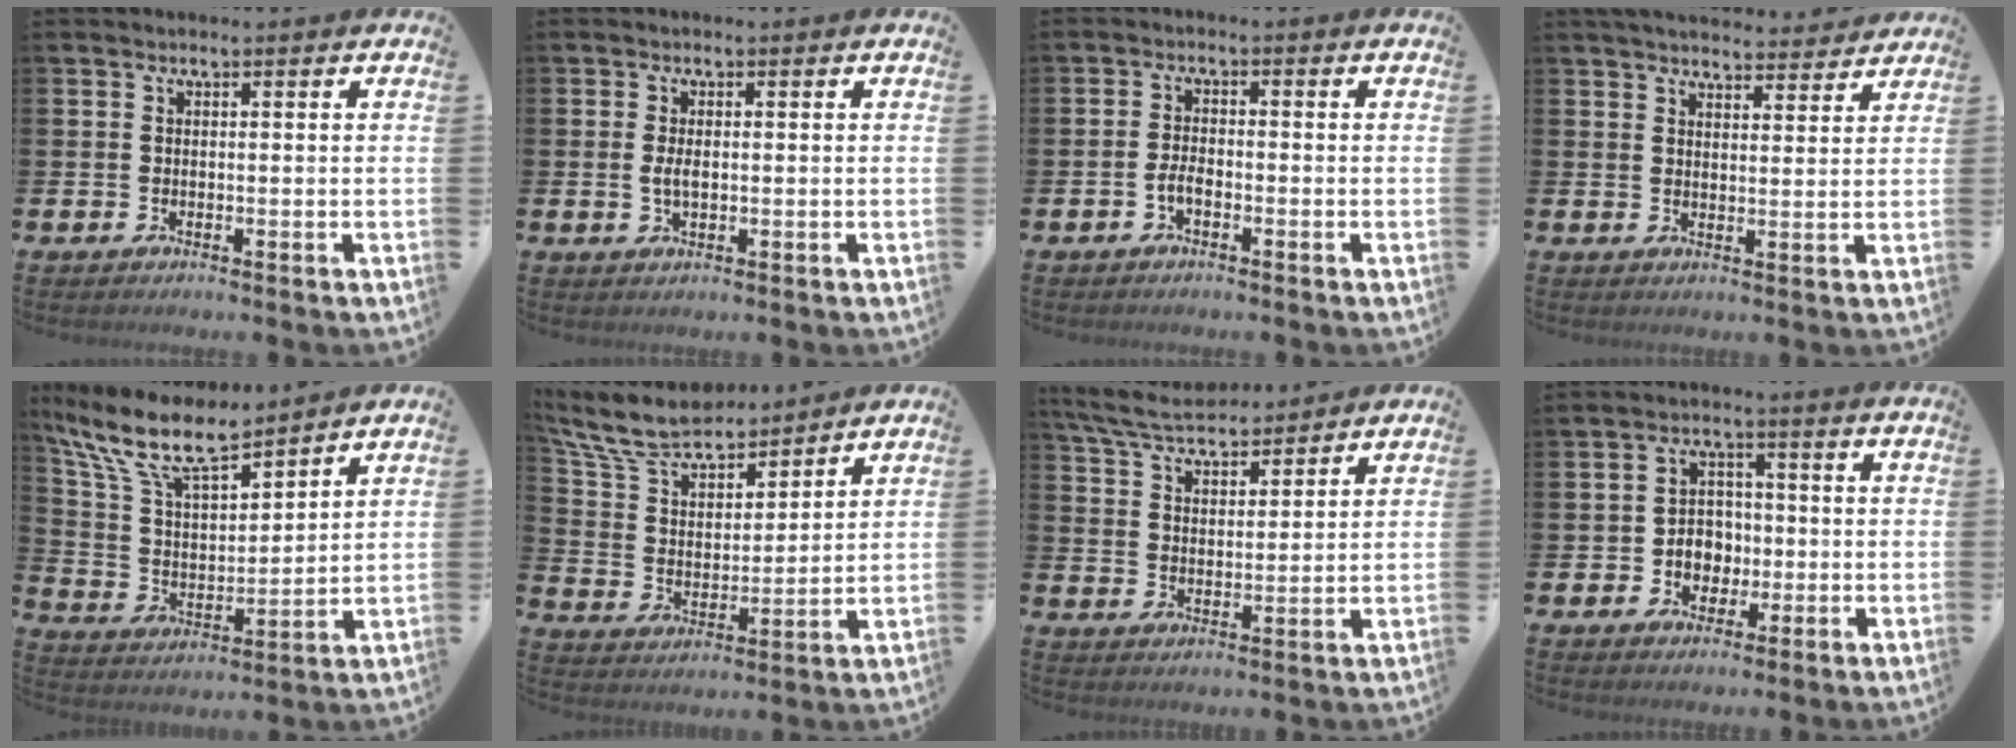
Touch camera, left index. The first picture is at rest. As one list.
[{"total": 2.0, "force": [-0.1, 0.9, 1.8], "torque": [-0.029, 0.000, -0.004]}, {"total": 2.0, "force": [-1.0, 0.8, 1.5], "torque": [-0.022, 0.000, -0.023]}, {"total": 4.3, "force": [4.3, 0.5, 0.4], "torque": [-0.010, -0.025, 0.076]}, {"total": 11.1, "force": [9.4, 2.5, 5.2], "torque": [-0.139, -0.053, 0.167]}, {"total": 9.4, "force": [8.4, 2.8, 3.1], "torque": [-0.101, -0.051, 0.150]}, {"total": 6.3, "force": [6.0, 1.2, 1.4], "torque": [-0.052, -0.029, 0.108]}, {"total": 3.9, "force": [-0.8, 3.5, 1.4], "torque": [-0.025, 0.002, -0.025]}]